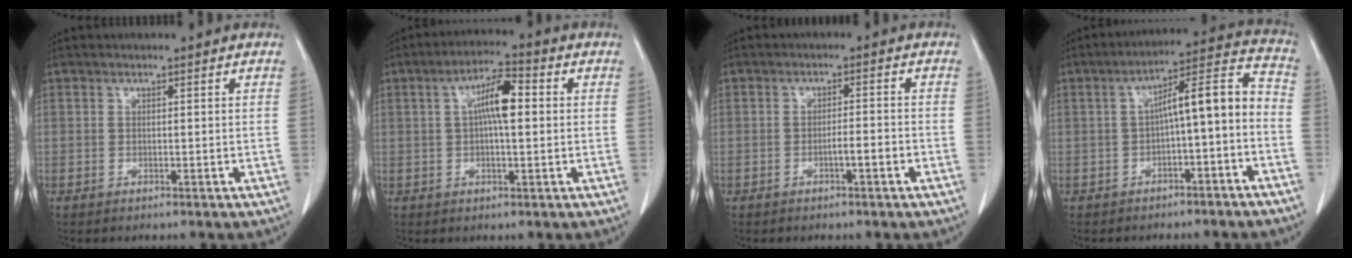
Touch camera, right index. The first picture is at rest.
{"total": 6.9, "force": [1.1, 1.6, 6.7], "torque": [-0.123, 0.019, 0.015]}
{"total": 2.5, "force": [-1.2, 0.2, 2.2], "torque": [-0.035, 0.002, -0.018]}
{"total": 10.1, "force": [-2.3, 2.1, 9.6], "torque": [-0.138, 0.045, -0.029]}